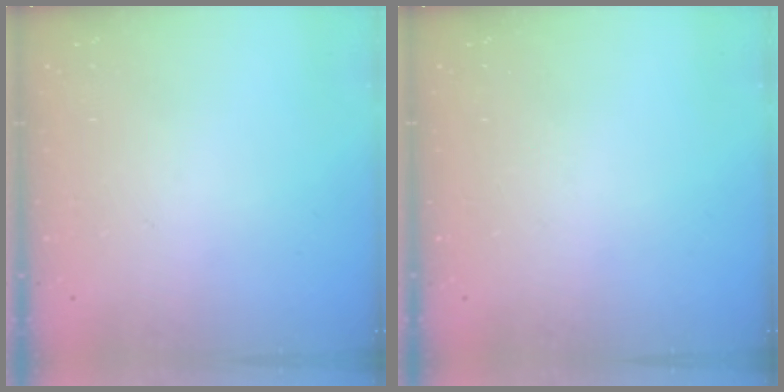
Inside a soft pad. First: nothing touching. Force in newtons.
{"total": 0.0}